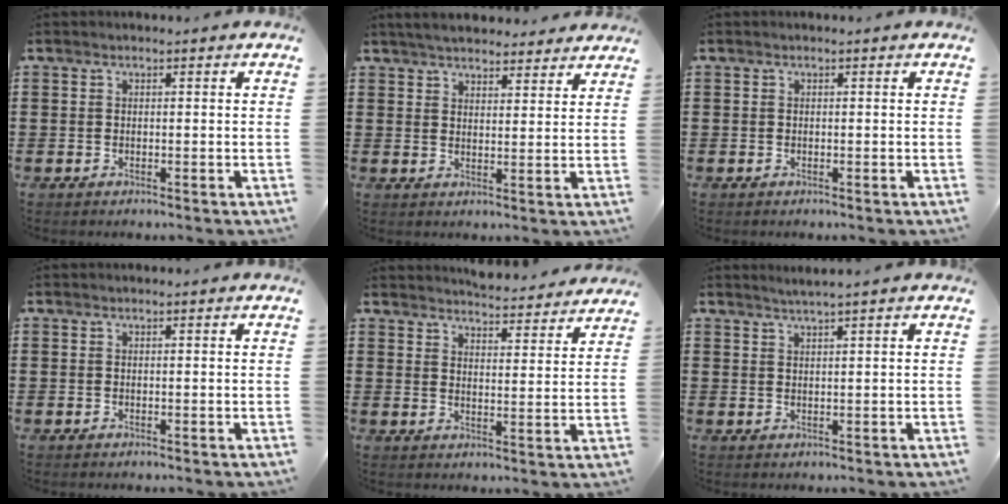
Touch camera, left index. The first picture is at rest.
{"total": 4.4, "force": [4.2, 0.6, 0.9], "torque": [-0.029, -0.010, 0.079]}
{"total": 0.0}
{"total": 0.0}
{"total": 4.6, "force": [4.6, -0.4, 0.2], "torque": [-0.016, -0.032, 0.080]}
{"total": 1.5, "force": [1.3, -0.5, 0.7], "torque": [-0.013, 0.000, 0.024]}